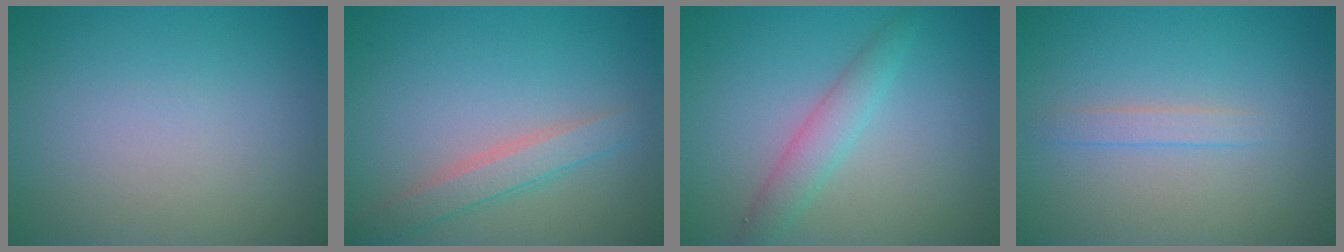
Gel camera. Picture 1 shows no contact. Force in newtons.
{"total": 2.4, "press": 2.4, "slide": 0.1}
{"total": 2.7, "press": 2.6, "slide": 0.1}
{"total": 1.3, "press": 1.3, "slide": 0.1}